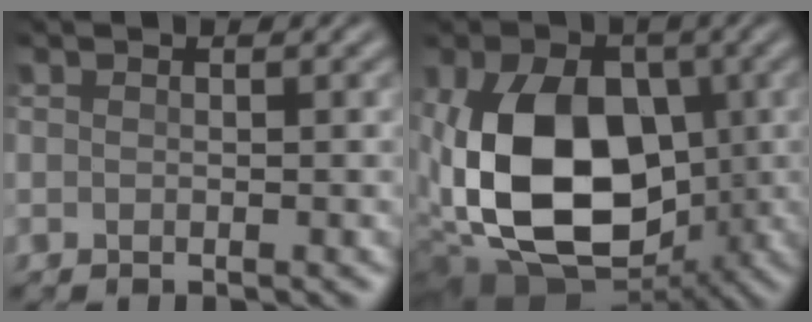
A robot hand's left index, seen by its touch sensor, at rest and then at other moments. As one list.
[{"total": 15.0, "force": [-1.5, 9.8, 11.3], "torque": [-0.226, -0.017, -0.025]}]